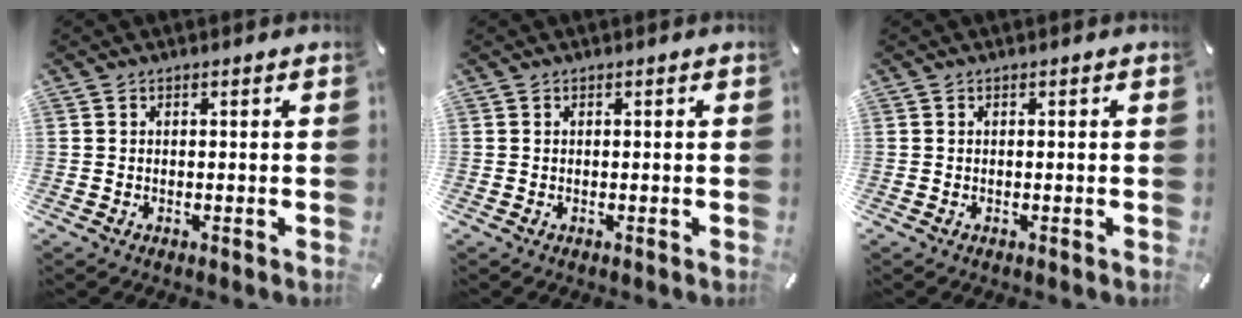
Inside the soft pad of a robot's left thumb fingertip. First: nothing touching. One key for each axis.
{"total": 0.0}
{"total": 0.0}